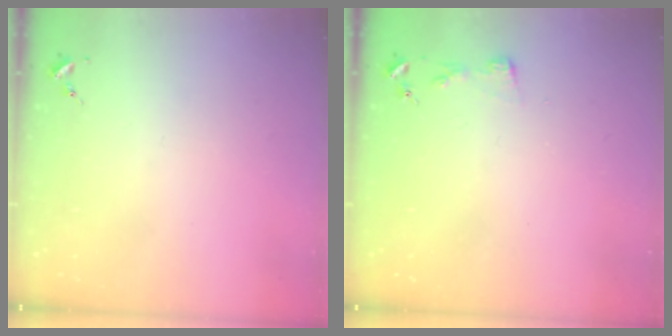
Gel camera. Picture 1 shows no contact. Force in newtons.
{"total": 3.3, "press": 3.3, "slide": 0.4}